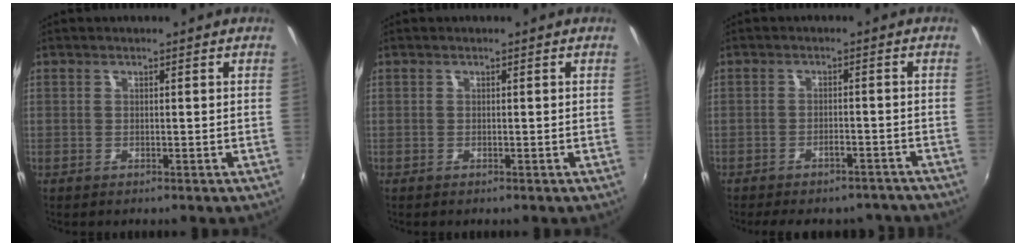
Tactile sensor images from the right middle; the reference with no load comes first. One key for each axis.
{"total": 0.0}
{"total": 11.7, "fx": -10.0, "fy": 4.2, "fz": 4.2, "tx": -0.095, "ty": 0.000, "tz": -0.118}